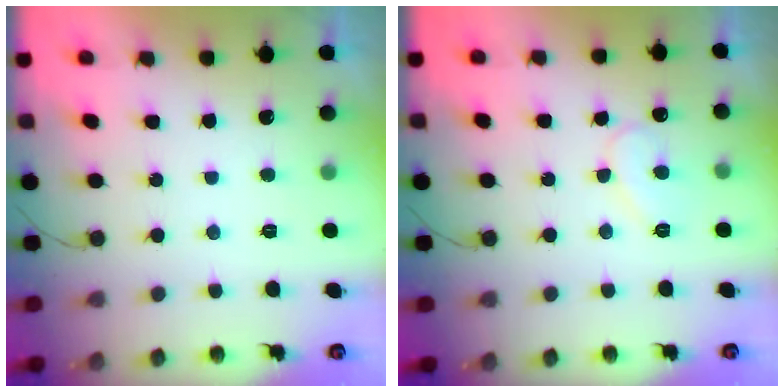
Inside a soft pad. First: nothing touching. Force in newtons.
{"total": 8.3, "press": 8.3, "slide": 0.6}